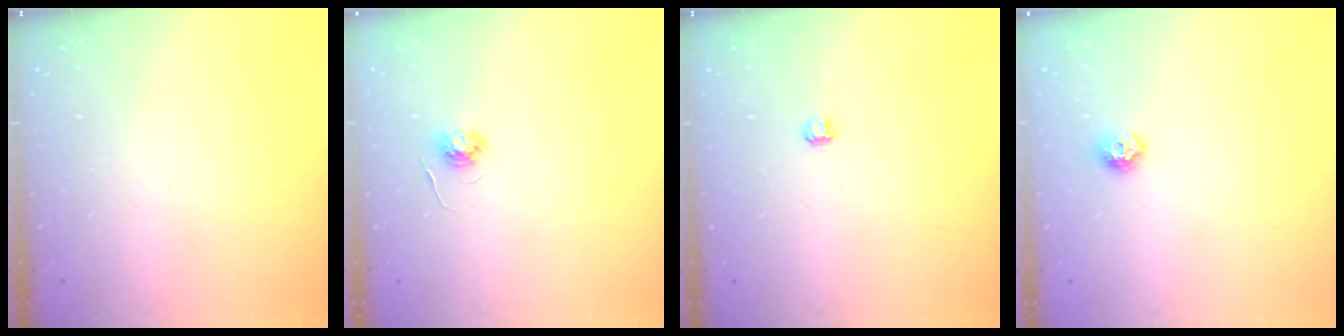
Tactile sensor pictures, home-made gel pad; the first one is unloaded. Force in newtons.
{"total": 3.8, "press": 3.8, "slide": 0.4}
{"total": 2.8, "press": 2.8, "slide": 0.3}
{"total": 6.4, "press": 6.3, "slide": 0.9}